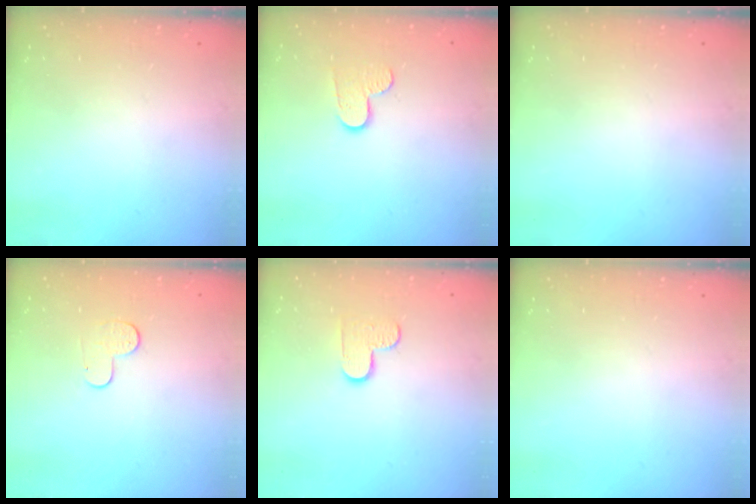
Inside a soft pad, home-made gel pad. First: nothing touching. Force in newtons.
{"total": 6.5, "press": 6.5, "slide": 0.4}
{"total": 0.0}
{"total": 6.9, "press": 6.9, "slide": 0.5}
{"total": 6.2, "press": 6.2, "slide": 0.5}
{"total": 0.0}